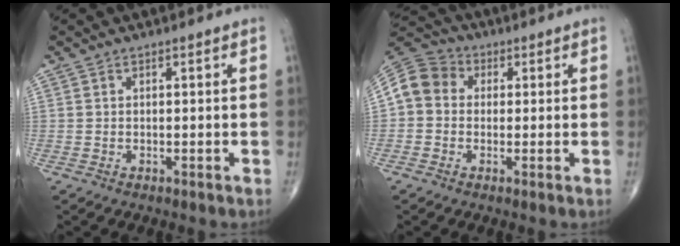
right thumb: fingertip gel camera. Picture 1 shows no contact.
{"total": 8.4, "force": [0.5, 7.2, 4.2], "torque": [-0.069, 0.026, -0.006]}